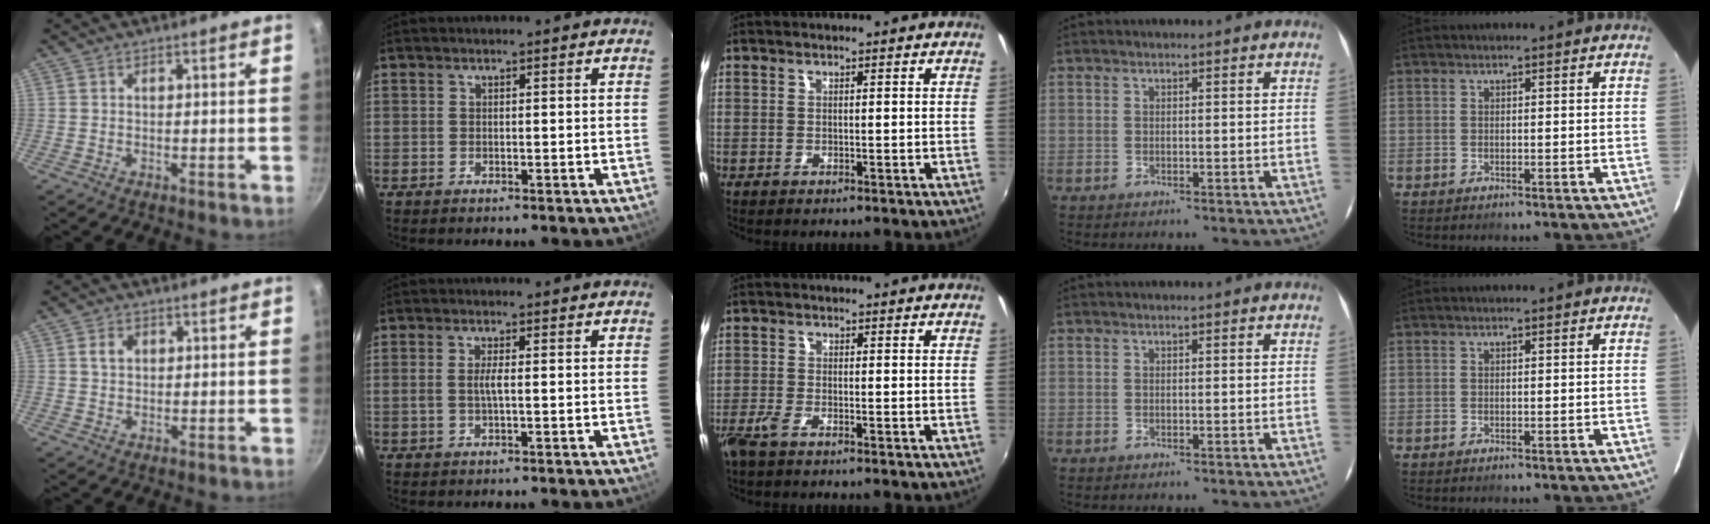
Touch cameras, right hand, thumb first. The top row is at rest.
{"thumb": {"total": 2.8, "force": [0.7, 2.2, 1.5], "torque": [-0.020, 0.002, 0.014]}, "index": {"total": 2.1, "force": [-0.2, 0.1, 2.1], "torque": [-0.041, 0.000, -0.005]}, "middle": {"total": 2.8, "force": [-2.1, 0.7, 1.7], "torque": [-0.045, -0.006, -0.045]}}